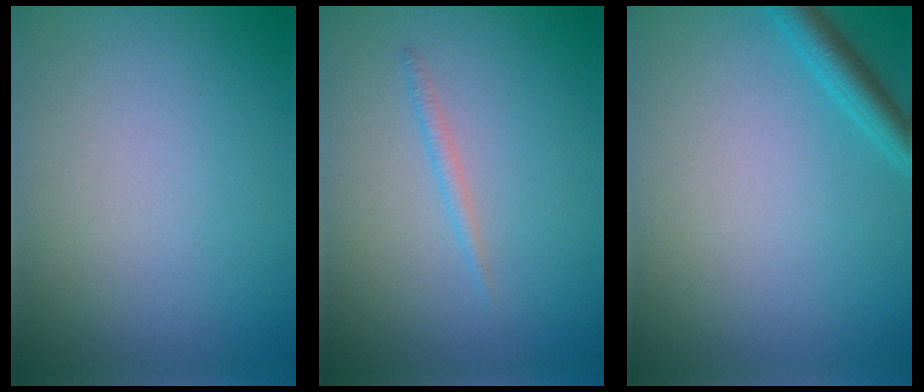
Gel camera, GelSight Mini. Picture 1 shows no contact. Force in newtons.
{"total": 0.9, "press": 0.9, "slide": 0.1}
{"total": 2.3, "press": 2.2, "slide": 0.2}